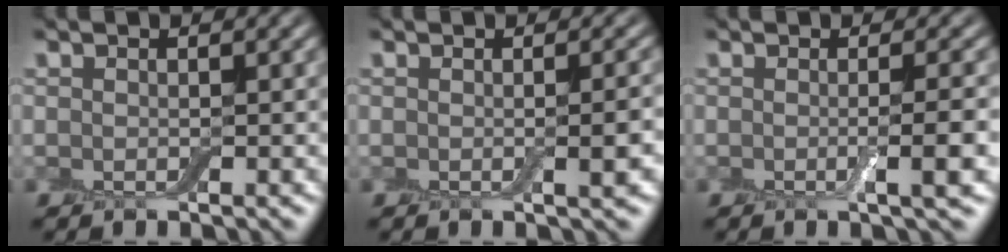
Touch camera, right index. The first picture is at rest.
{"total": 1.8, "force": [-0.2, 0.3, 1.8], "torque": [-0.024, -0.001, -0.003]}
{"total": 3.1, "force": [-0.5, 0.5, 3.0], "torque": [-0.043, -0.004, -0.010]}